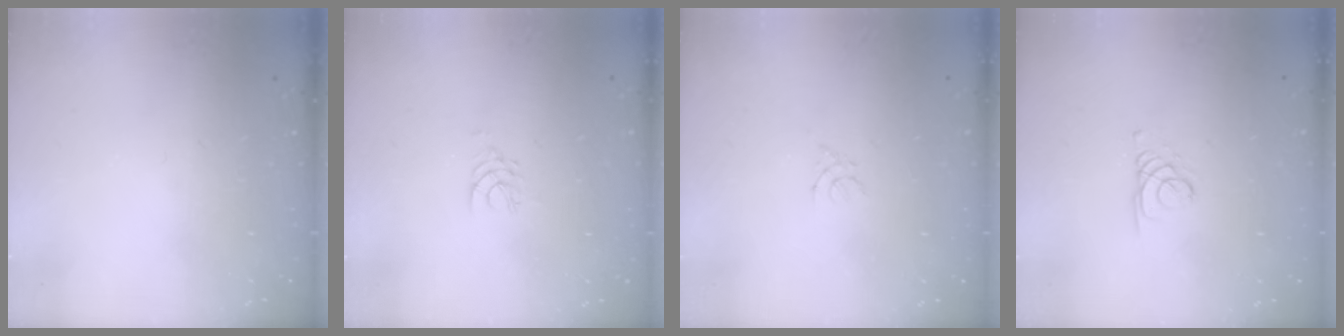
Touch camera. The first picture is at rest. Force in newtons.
{"total": 2.5, "press": 2.5, "slide": 0.2}
{"total": 1.4, "press": 1.4, "slide": 0.3}
{"total": 1.4, "press": 1.3, "slide": 0.1}